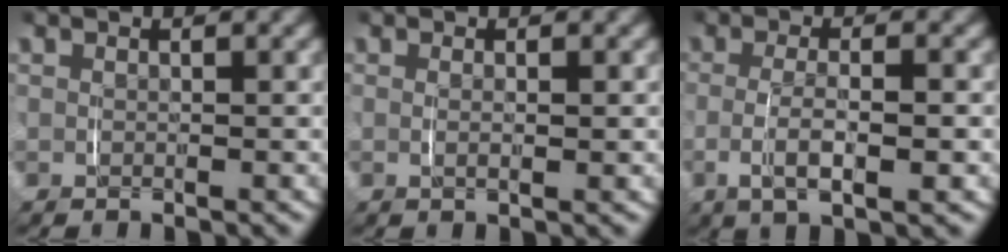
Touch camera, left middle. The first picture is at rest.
{"total": 0.8, "force": [0.2, -0.1, 0.8], "torque": [-0.017, -0.005, 0.005]}
{"total": 3.9, "force": [-0.9, 1.2, 3.6], "torque": [-0.067, -0.003, -0.014]}